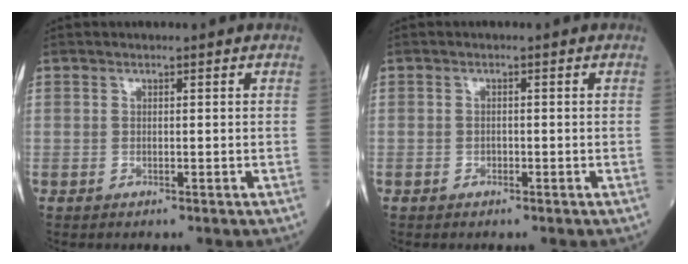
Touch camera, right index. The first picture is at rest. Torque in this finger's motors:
{"motor_torque": [-0.24, -0.06, -0.02, -0.01]}